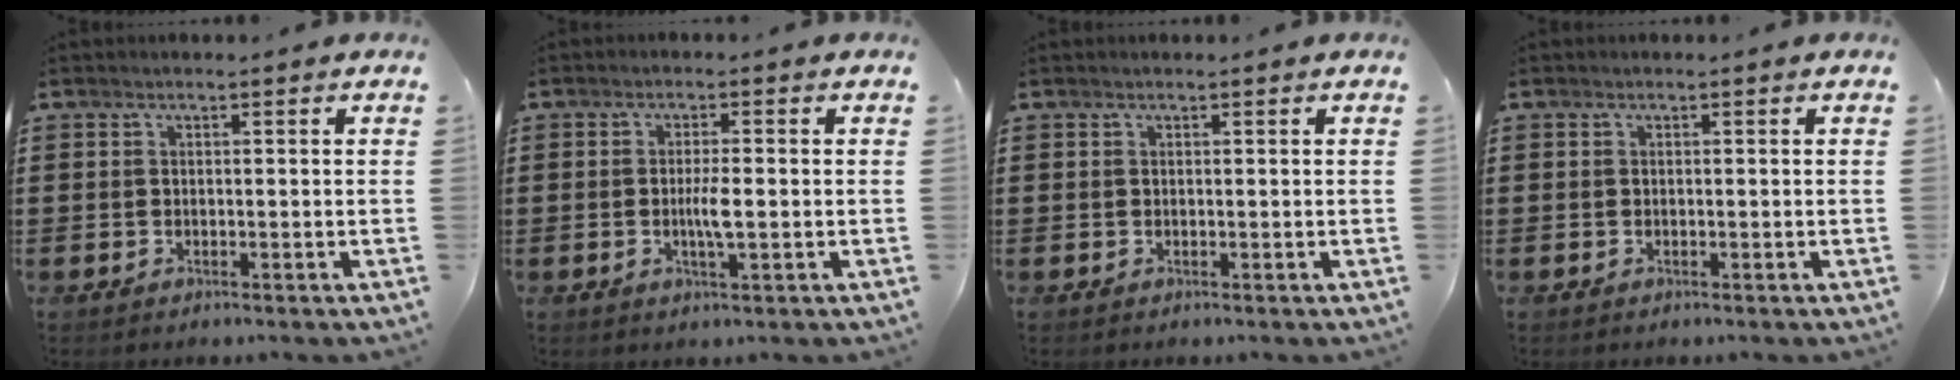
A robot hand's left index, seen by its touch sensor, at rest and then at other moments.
{"total": 3.4, "force": [-0.4, 0.4, 3.4], "torque": [-0.061, -0.002, -0.008]}
{"total": 0.0}
{"total": 0.0}